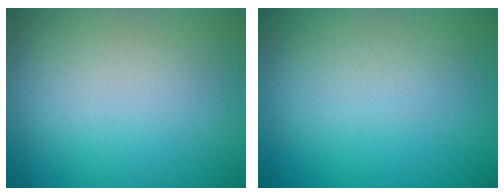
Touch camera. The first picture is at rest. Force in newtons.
{"total": 0.0}